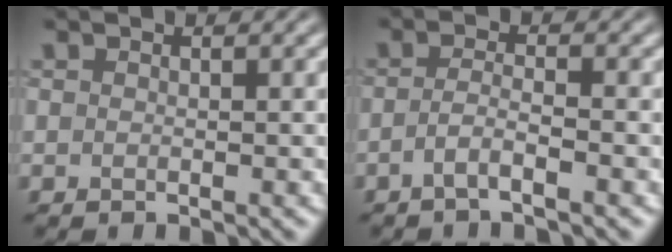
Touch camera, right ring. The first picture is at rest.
{"total": 1.6, "force": [-0.9, -0.1, 1.3], "torque": [-0.033, 0.003, -0.026]}